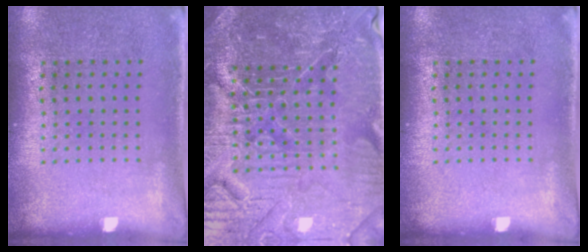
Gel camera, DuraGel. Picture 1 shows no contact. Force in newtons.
{"total": 5.6, "press": 5.3, "slide": 2.0}
{"total": 0.0}